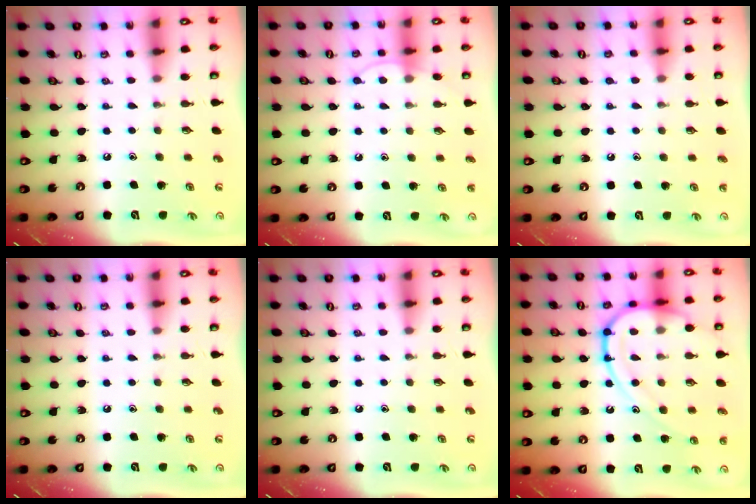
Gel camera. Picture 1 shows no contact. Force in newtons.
{"total": 5.7, "press": 5.7, "slide": 0.6}
{"total": 2.6, "press": 2.6, "slide": 0.3}
{"total": 0.0}
{"total": 0.0}
{"total": 14.9, "press": 14.8, "slide": 1.3}